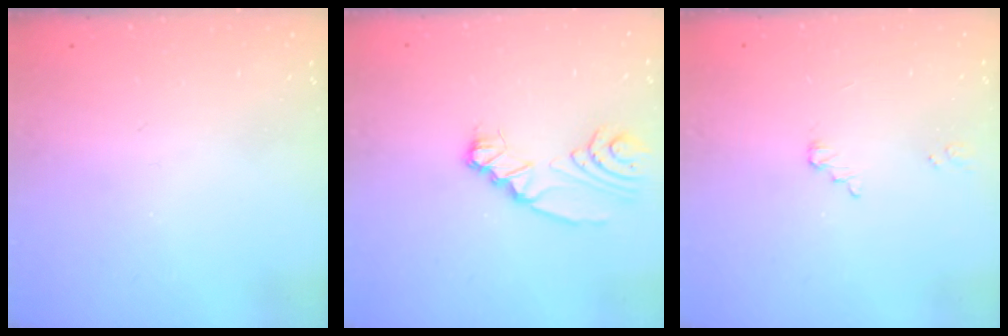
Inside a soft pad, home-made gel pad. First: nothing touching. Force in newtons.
{"total": 6.3, "press": 6.3, "slide": 0.1}
{"total": 2.5, "press": 2.5, "slide": 0.1}